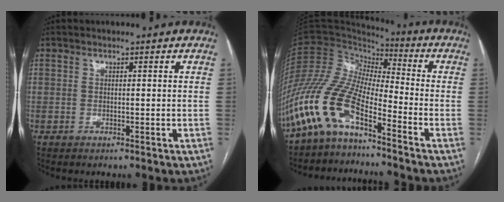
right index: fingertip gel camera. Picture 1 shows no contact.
{"total": 12.3, "force": [-8.4, 3.7, 8.2], "torque": [-0.189, 0.018, -0.170]}